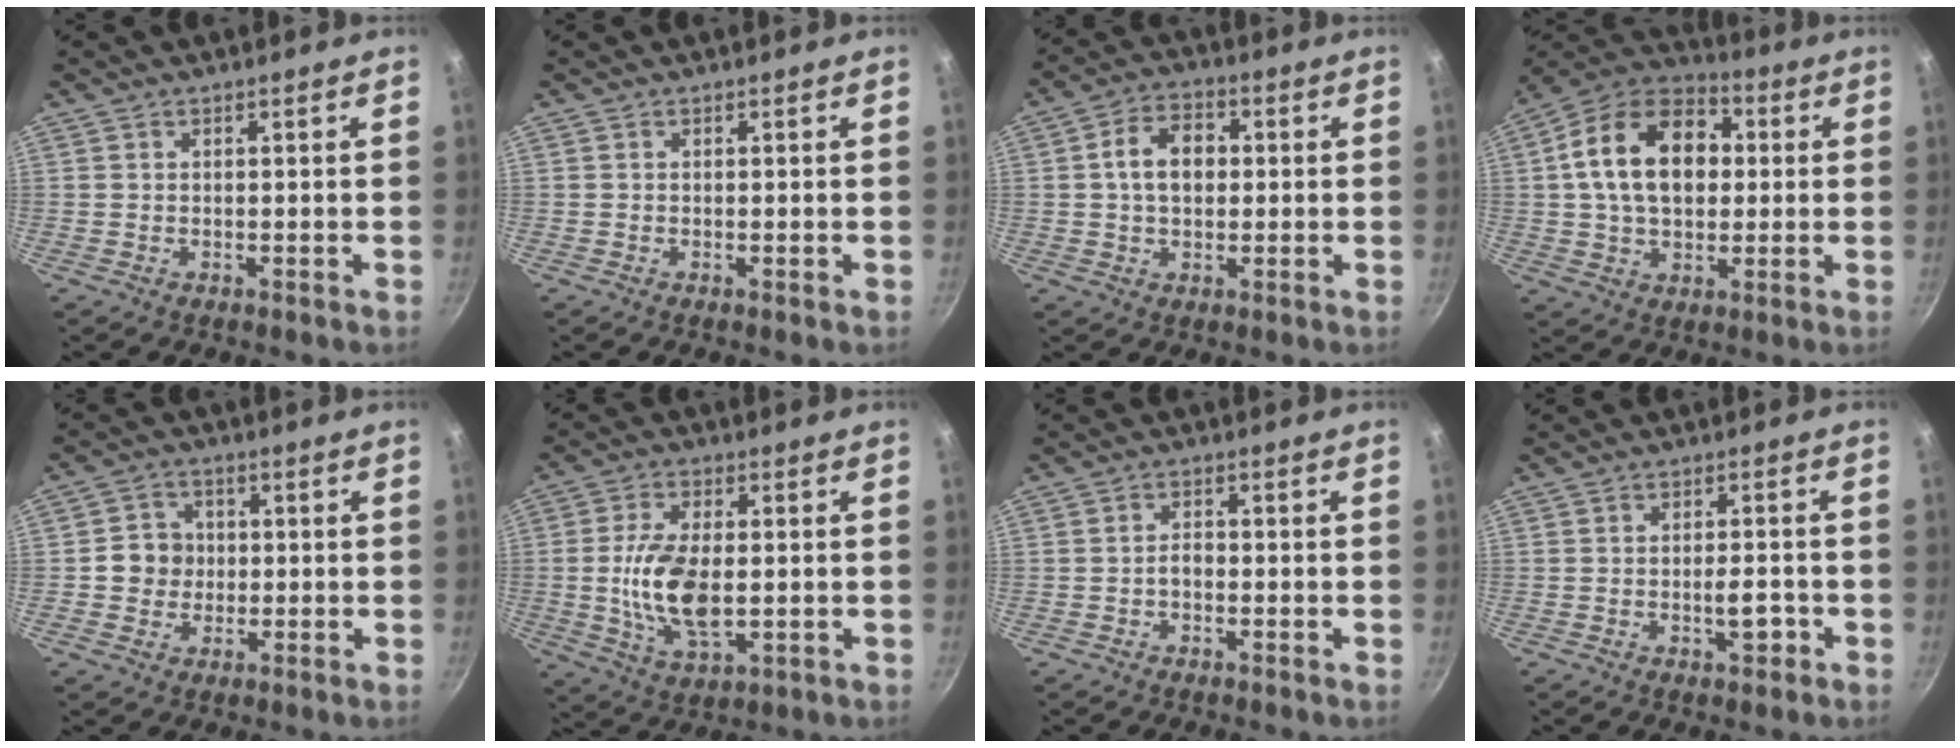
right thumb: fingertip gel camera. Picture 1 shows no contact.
{"total": 0.0}
{"total": 8.5, "force": [0.8, 6.0, 6.0], "torque": [-0.081, 0.017, 0.005]}
{"total": 18.7, "force": [2.5, 12.8, 13.4], "torque": [-0.194, 0.027, 0.028]}
{"total": 5.7, "force": [-0.2, 5.3, 2.0], "torque": [-0.001, 0.010, -0.013]}
{"total": 12.5, "force": [-0.6, 6.5, 10.7], "torque": [-0.204, -0.003, -0.009]}
{"total": 2.0, "force": [-0.8, 1.2, 1.4], "torque": [-0.016, 0.015, -0.015]}
{"total": 3.9, "force": [-1.6, 1.7, 3.2], "torque": [-0.033, 0.010, -0.023]}